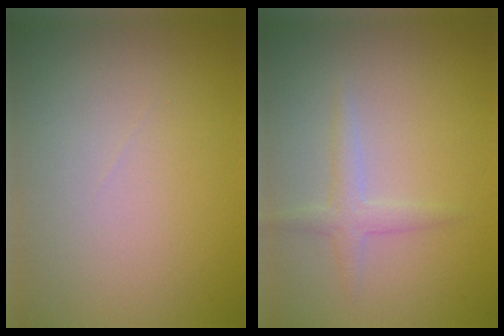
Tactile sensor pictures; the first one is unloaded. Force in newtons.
{"total": 1.7, "press": 1.7, "slide": 0.1}